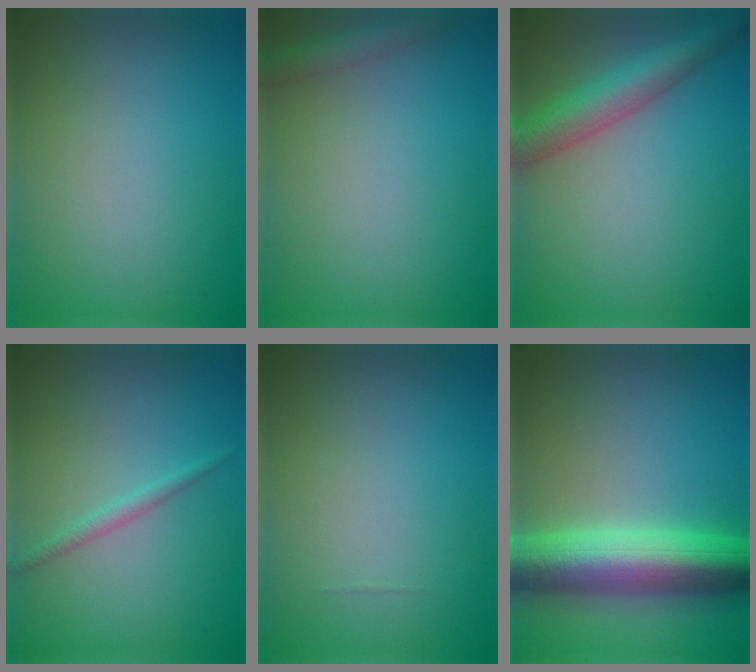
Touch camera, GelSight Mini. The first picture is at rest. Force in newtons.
{"total": 2.4, "press": 2.4, "slide": 0.1}
{"total": 5.3, "press": 5.3, "slide": 0.2}
{"total": 1.3, "press": 1.3, "slide": 0.0}
{"total": 0.0}
{"total": 10.7, "press": 10.6, "slide": 0.2}